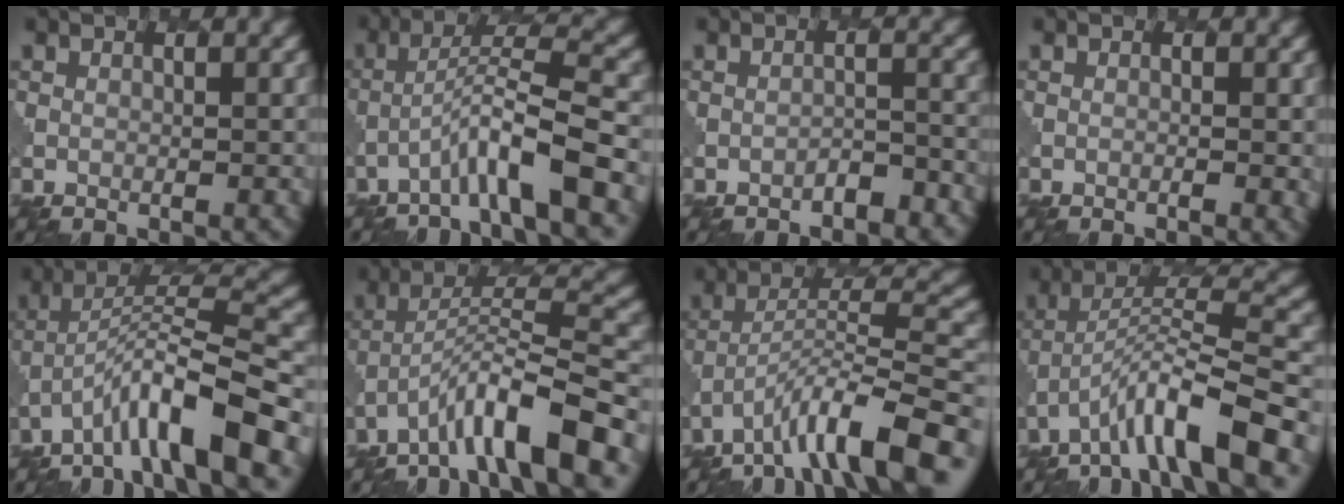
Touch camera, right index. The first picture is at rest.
{"total": 5.6, "force": [-3.1, 0.3, 4.7], "torque": [-0.081, 0.017, -0.062]}
{"total": 1.8, "force": [-1.6, 0.6, 0.7], "torque": [-0.008, 0.006, -0.024]}
{"total": 0.9, "force": [-0.3, 0.2, 0.8], "torque": [-0.012, -0.001, -0.004]}
{"total": 8.3, "force": [-5.1, 1.4, 6.5], "torque": [-0.106, 0.016, -0.092]}
{"total": 8.8, "force": [-5.6, 1.5, 6.6], "torque": [-0.106, 0.016, -0.099]}
{"total": 9.8, "force": [-6.7, 2.3, 6.9], "torque": [-0.106, 0.016, -0.116]}
{"total": 8.4, "force": [-5.4, 1.6, 6.3], "torque": [-0.103, 0.016, -0.099]}